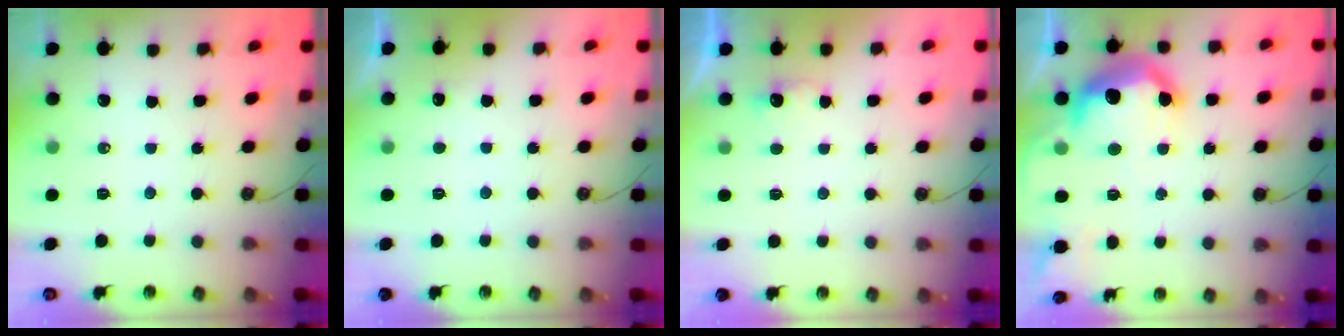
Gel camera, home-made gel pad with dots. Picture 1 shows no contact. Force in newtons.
{"total": 2.6, "press": 2.4, "slide": 1.0}
{"total": 2.6, "press": 2.4, "slide": 0.8}
{"total": 15.3, "press": 15.3, "slide": 0.7}